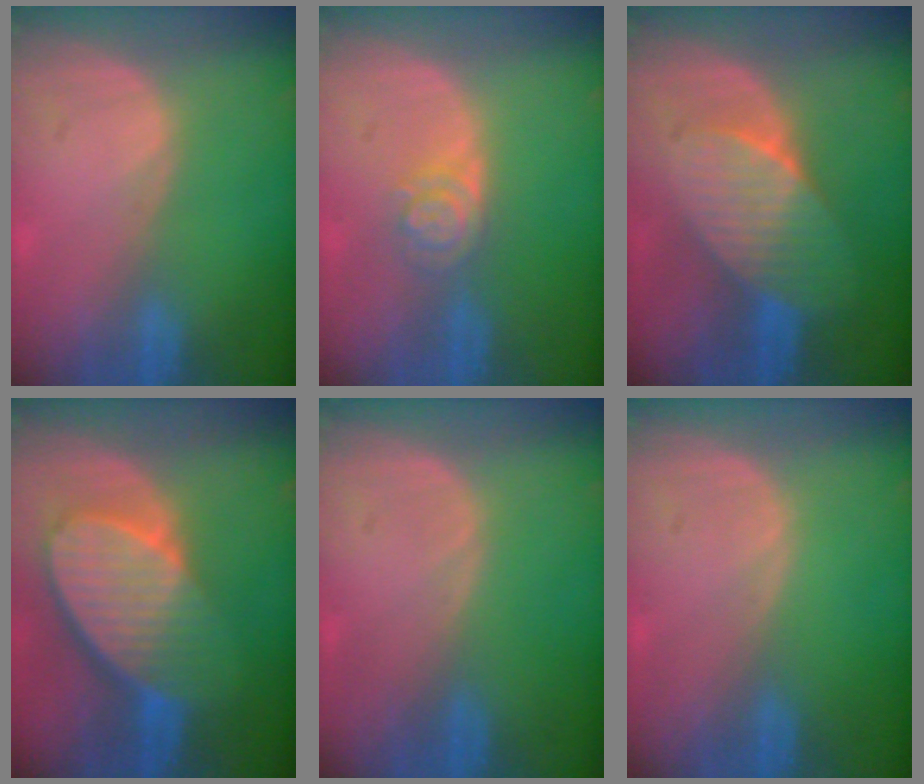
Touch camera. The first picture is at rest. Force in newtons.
{"total": 4.0, "press": 3.6, "slide": 1.7}
{"total": 7.4, "press": 6.9, "slide": 2.5}
{"total": 10.1, "press": 8.9, "slide": 4.8}
{"total": 0.0}
{"total": 0.0}